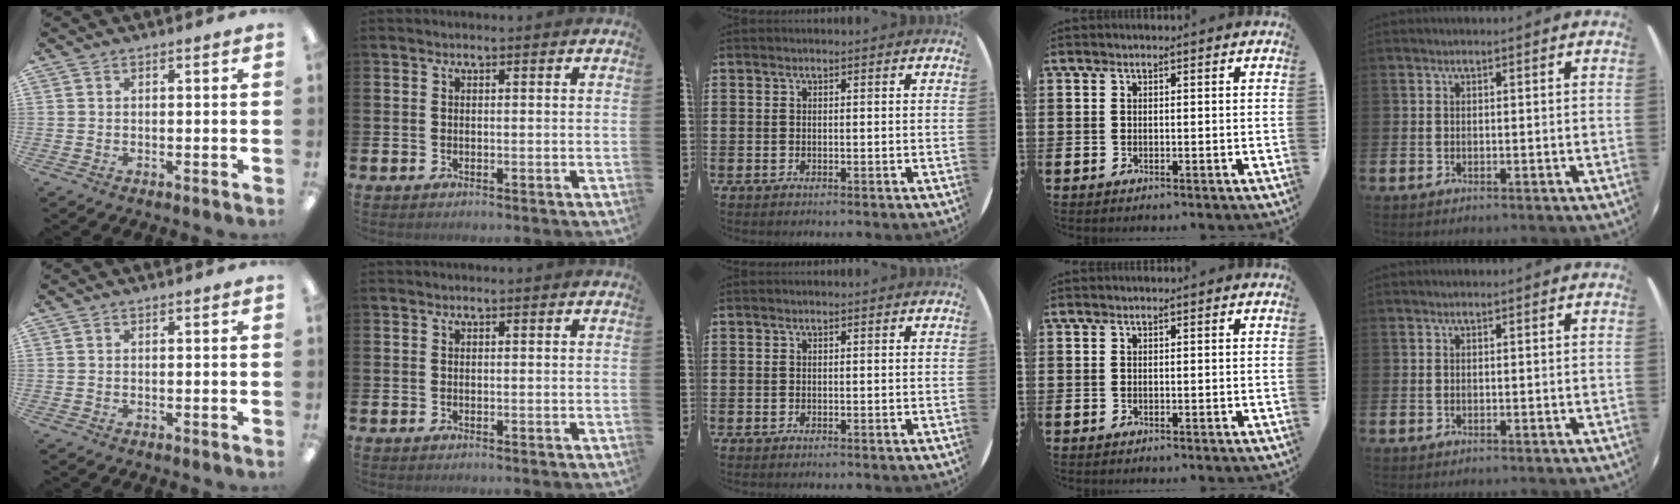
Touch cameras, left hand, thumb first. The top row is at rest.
{}